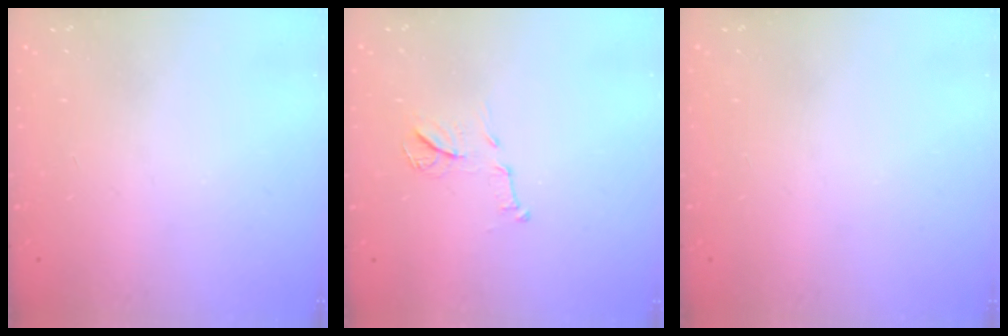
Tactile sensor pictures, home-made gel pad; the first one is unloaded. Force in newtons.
{"total": 9.0, "press": 9.0, "slide": 0.2}
{"total": 0.0}